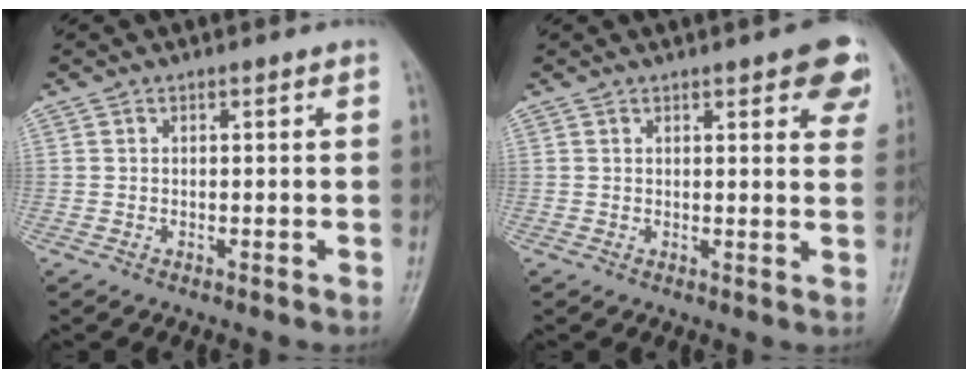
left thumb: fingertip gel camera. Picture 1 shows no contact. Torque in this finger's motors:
{"motor_torque": [1.11, 0.78, 0.51, -0.58, 0.01]}